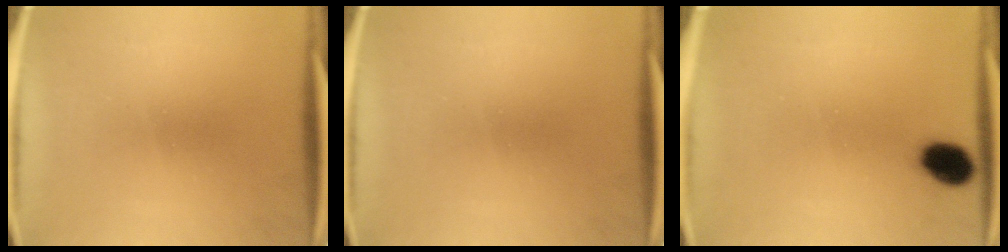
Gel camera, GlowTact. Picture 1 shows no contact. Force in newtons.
{"total": 0.0}
{"total": 6.0}